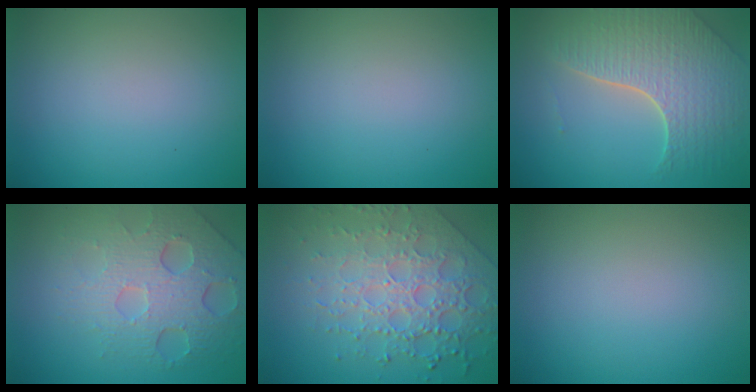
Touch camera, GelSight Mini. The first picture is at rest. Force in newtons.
{"total": 0.0}
{"total": 7.2, "press": 5.2, "slide": 5.0}
{"total": 6.6, "press": 4.7, "slide": 4.7}
{"total": 7.8, "press": 5.6, "slide": 5.5}
{"total": 0.0}